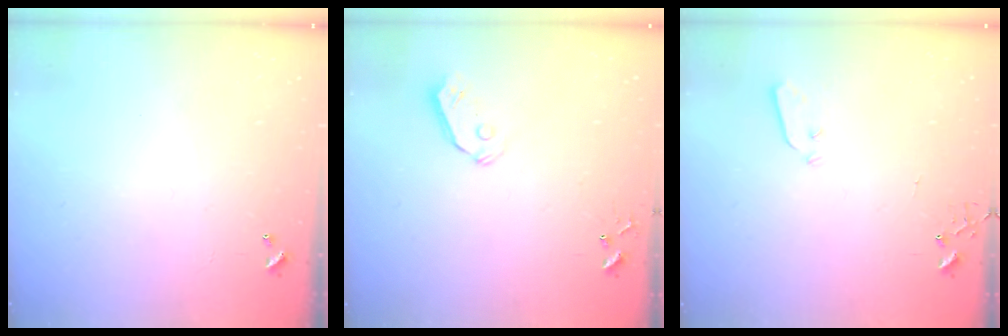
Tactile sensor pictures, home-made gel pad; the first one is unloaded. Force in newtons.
{"total": 4.4, "press": 4.3, "slide": 0.5}
{"total": 3.8, "press": 3.8, "slide": 0.1}